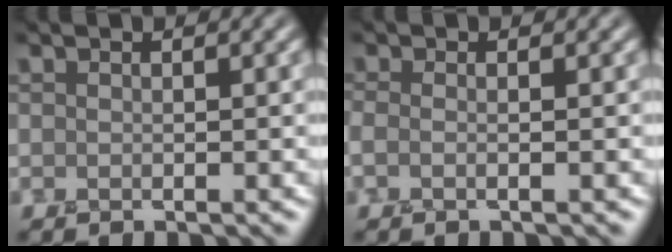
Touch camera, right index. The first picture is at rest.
{"total": 1.0, "force": [-0.3, 0.3, 0.9], "torque": [-0.016, -0.008, -0.013]}